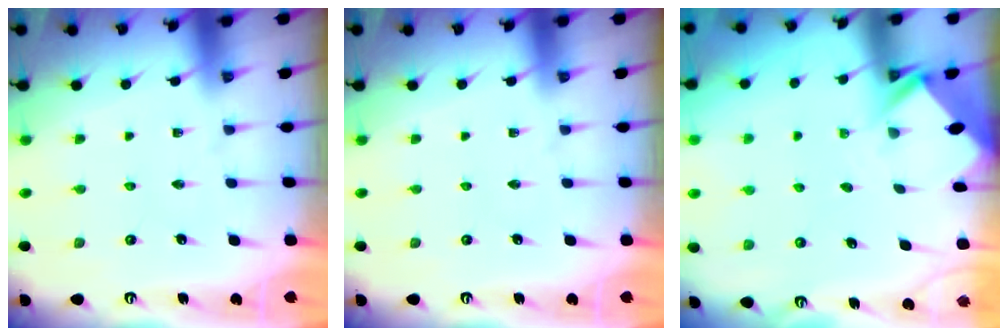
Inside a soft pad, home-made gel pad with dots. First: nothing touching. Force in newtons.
{"total": 0.0}
{"total": 2.9, "press": 2.9, "slide": 0.2}